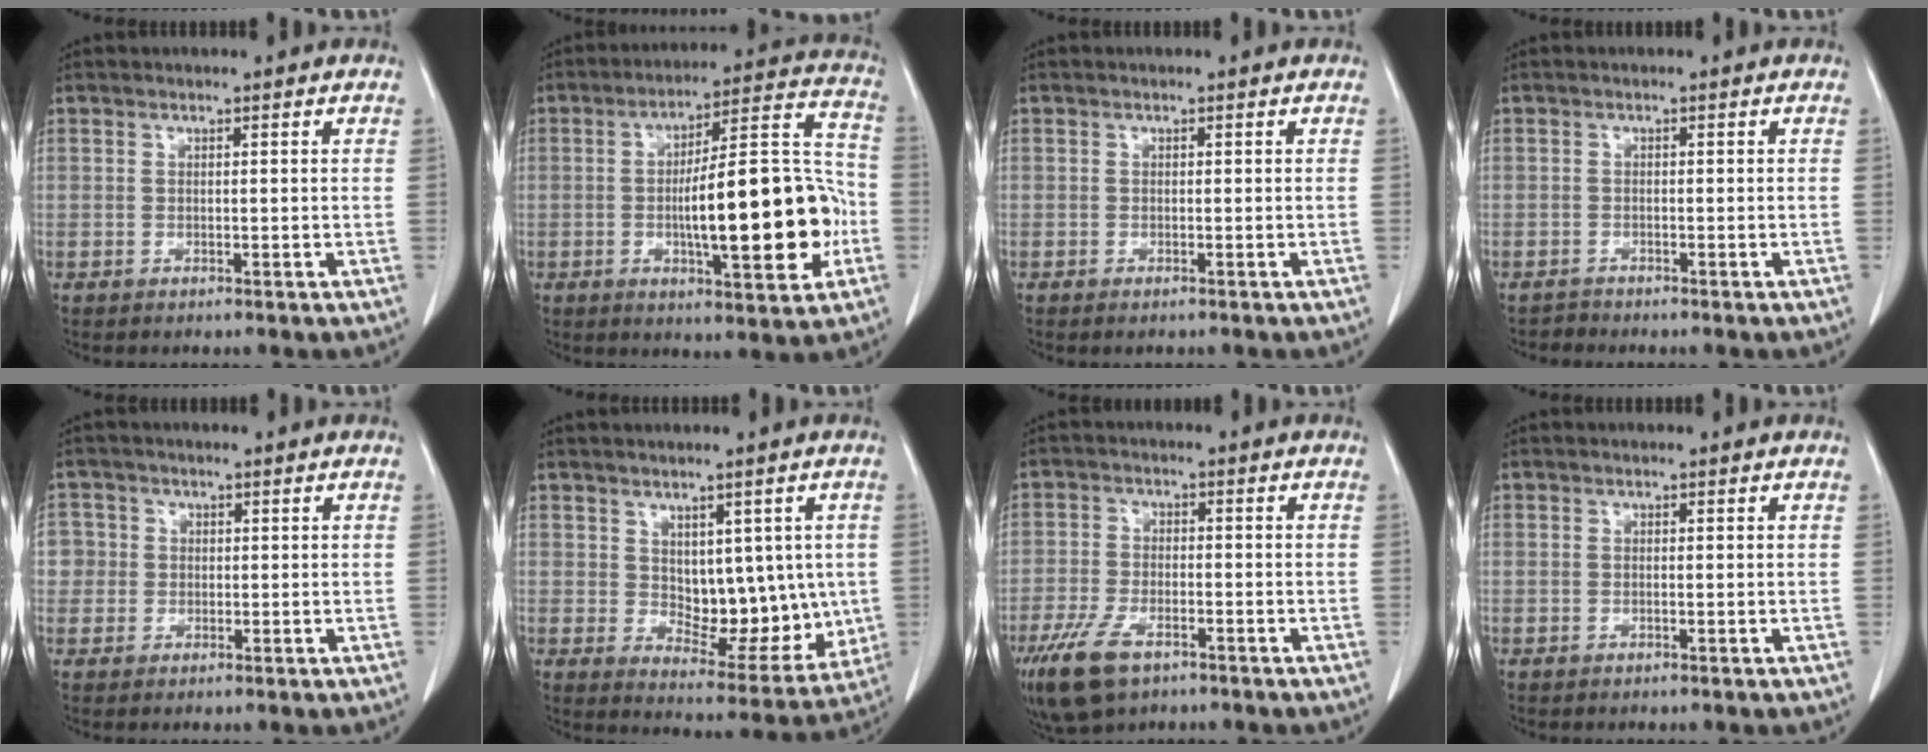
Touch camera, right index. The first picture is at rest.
{"total": 18.9, "force": [-3.4, 4.1, 18.2], "torque": [-0.271, 0.024, -0.046]}
{"total": 0.9, "force": [-0.7, 0.2, 0.5], "torque": [-0.009, -0.002, -0.009]}
{"total": 1.0, "force": [-0.9, 0.0, -0.4], "torque": [0.005, -0.005, -0.019]}
{"total": 3.4, "force": [0.2, 3.4, 0.0], "torque": [0.015, 0.011, 0.002]}
{"total": 11.1, "force": [1.1, 6.3, 9.1], "torque": [-0.106, -0.003, 0.037]}
{"total": 8.8, "force": [-5.3, 4.0, 5.7], "torque": [-0.117, -0.014, -0.090]}
{"total": 0.0}